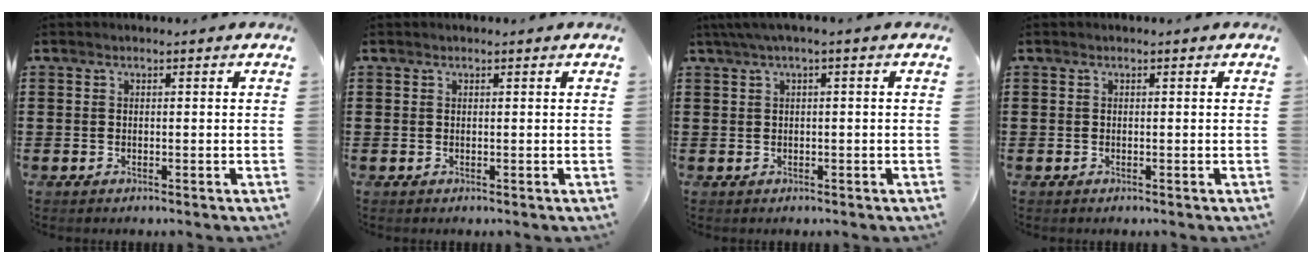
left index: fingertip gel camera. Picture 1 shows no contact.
{"total": 0.0}
{"total": 1.8, "force": [-0.3, 0.1, 1.7], "torque": [-0.027, -0.004, -0.006]}
{"total": 0.0}